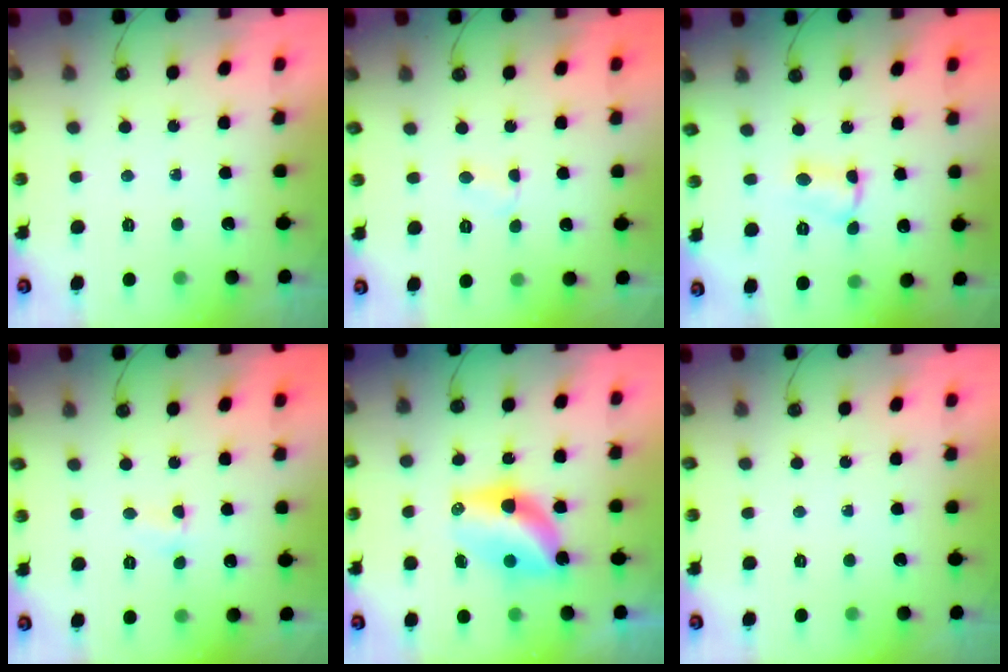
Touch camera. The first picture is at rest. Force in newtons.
{"total": 2.1, "press": 2.1, "slide": 0.2}
{"total": 2.6, "press": 2.6, "slide": 0.5}
{"total": 1.6, "press": 1.3, "slide": 0.9}
{"total": 10.4, "press": 9.4, "slide": 4.5}
{"total": 0.0}